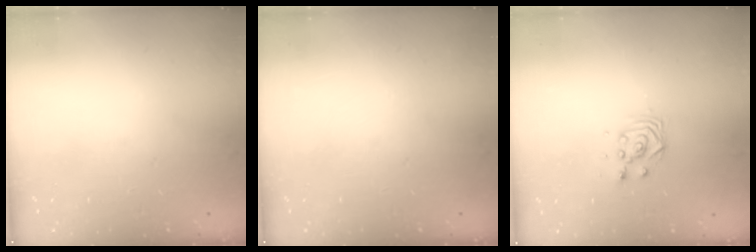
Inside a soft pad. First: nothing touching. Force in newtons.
{"total": 0.0}
{"total": 3.0, "press": 3.0, "slide": 0.0}